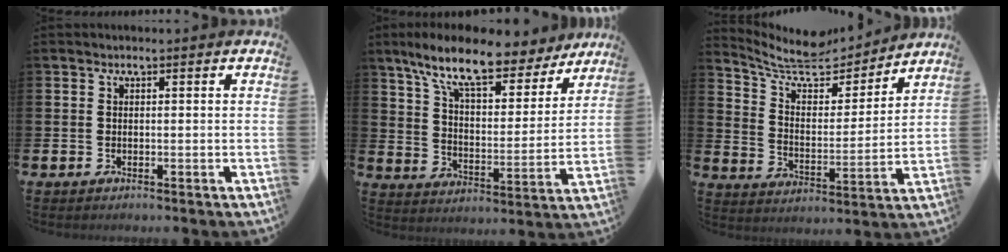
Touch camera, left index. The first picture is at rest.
{"total": 11.9, "force": [9.8, 2.8, 6.0], "torque": [-0.147, -0.048, 0.169]}
{"total": 8.2, "force": [7.2, 2.9, 2.5], "torque": [-0.085, -0.053, 0.123]}